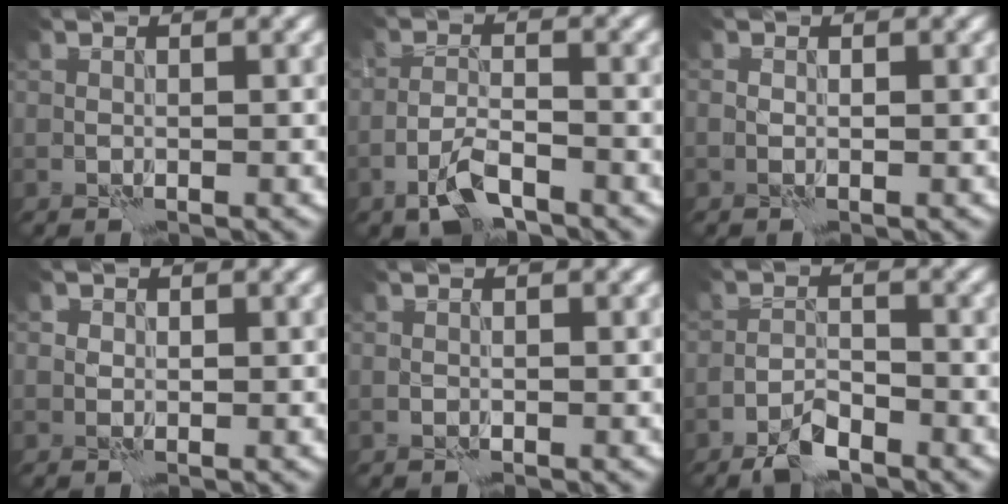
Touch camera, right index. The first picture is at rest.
{"total": 3.6, "force": [-2.5, 1.2, 2.4], "torque": [-0.052, 0.005, -0.056]}
{"total": 0.8, "force": [0.0, 0.6, 0.4], "torque": [-0.012, -0.004, -0.001]}
{"total": 0.5, "force": [0.2, 0.5, 0.0], "torque": [0.003, 0.003, -0.001]}
{"total": 0.0}
{"total": 3.0, "force": [-2.4, 0.9, 1.6], "torque": [-0.031, 0.004, -0.051]}